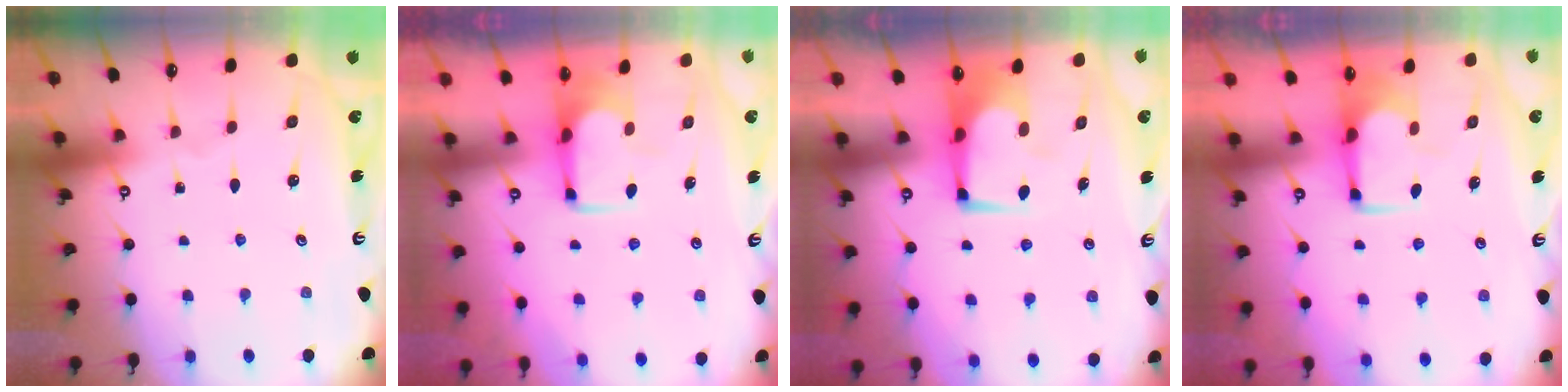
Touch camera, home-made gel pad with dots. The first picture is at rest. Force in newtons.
{"total": 3.7, "press": 3.7, "slide": 0.2}
{"total": 0.0}
{"total": 1.8, "press": 1.7, "slide": 0.7}